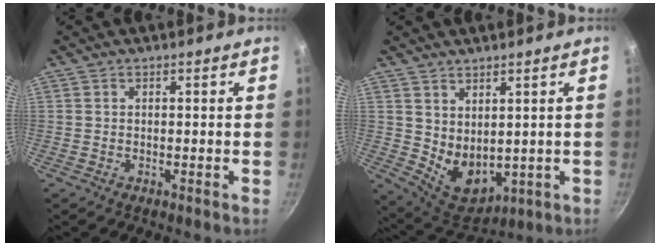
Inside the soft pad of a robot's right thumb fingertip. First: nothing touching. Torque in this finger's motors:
{"motor_torque": [-0.50, 0.75, 0.34, 0.49, 0.00]}